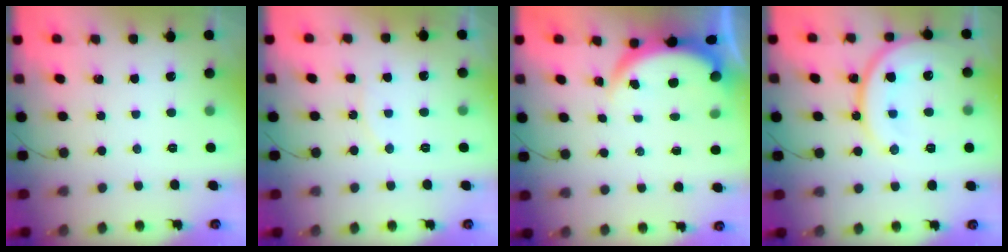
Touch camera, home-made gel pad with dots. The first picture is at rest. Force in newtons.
{"total": 5.5, "press": 5.5, "slide": 0.5}
{"total": 3.9, "press": 3.9, "slide": 0.2}
{"total": 15.7, "press": 15.6, "slide": 1.5}